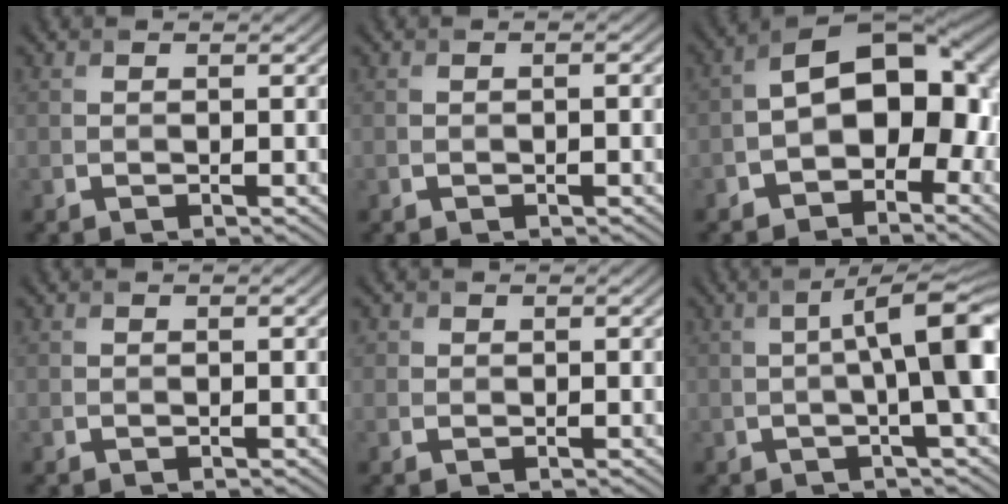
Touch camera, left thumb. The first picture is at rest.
{"total": 0.9, "force": [-0.4, 0.3, 0.8], "torque": [-0.011, 0.002, -0.006]}
{"total": 12.6, "force": [-2.3, 8.0, 9.4], "torque": [-0.127, 0.003, -0.047]}
{"total": 0.0}
{"total": 1.1, "force": [0.4, 1.0, 0.2], "torque": [-0.005, -0.002, 0.005]}
{"total": 8.8, "force": [0.1, 2.0, 8.6], "torque": [-0.123, 0.013, 0.000]}